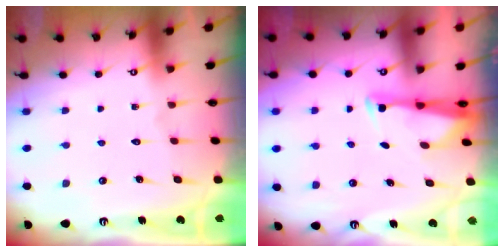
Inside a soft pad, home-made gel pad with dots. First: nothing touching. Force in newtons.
{"total": 3.1, "press": 3.0, "slide": 0.8}